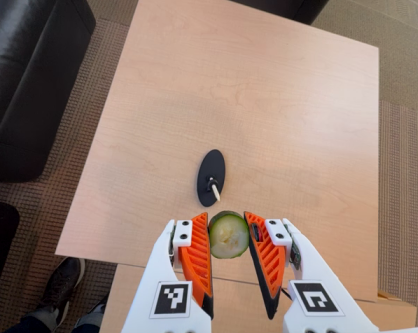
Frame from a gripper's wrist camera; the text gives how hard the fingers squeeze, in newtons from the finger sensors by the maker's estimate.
{"total": 9.9, "left": 10.4, "right": 9.4}